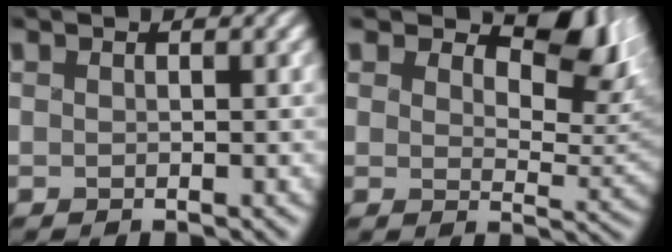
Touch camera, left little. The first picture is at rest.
{"total": 8.4, "force": [5.1, 4.3, 5.1], "torque": [-0.080, -0.009, 0.082]}